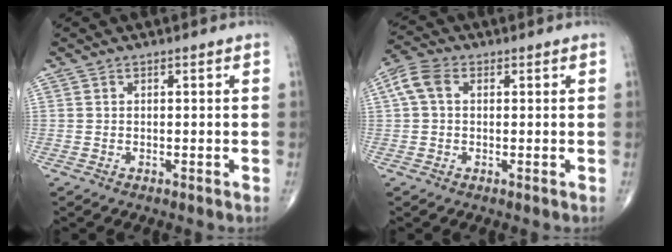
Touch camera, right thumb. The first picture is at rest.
{"total": 5.2, "force": [1.0, 3.5, 3.7], "torque": [-0.084, 0.018, 0.016]}